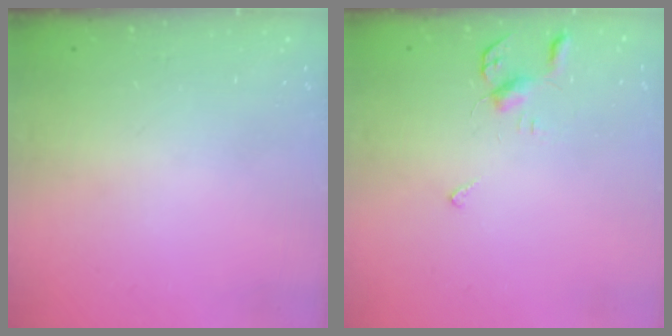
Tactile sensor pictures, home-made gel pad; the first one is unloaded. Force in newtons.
{"total": 3.9, "press": 3.8, "slide": 0.7}